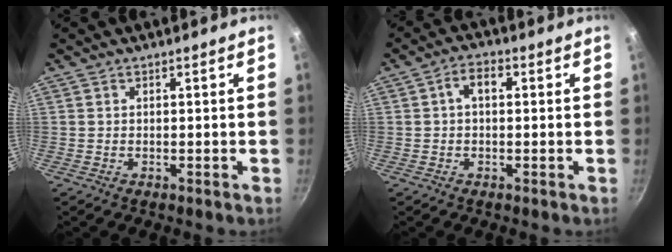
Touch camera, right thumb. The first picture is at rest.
{"total": 4.1, "force": [0.7, 2.7, 3.1], "torque": [-0.044, 0.011, 0.006]}